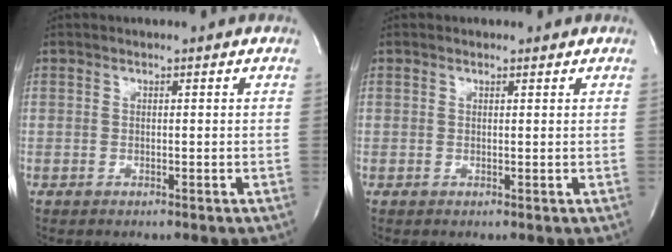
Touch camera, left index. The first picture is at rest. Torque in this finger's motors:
{"motor_torque": [0.86, -0.70, 0.11, 0.01]}